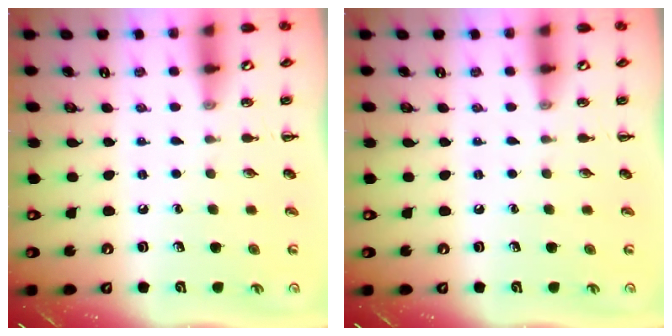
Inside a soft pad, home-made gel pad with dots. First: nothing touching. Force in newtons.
{"total": 0.0}